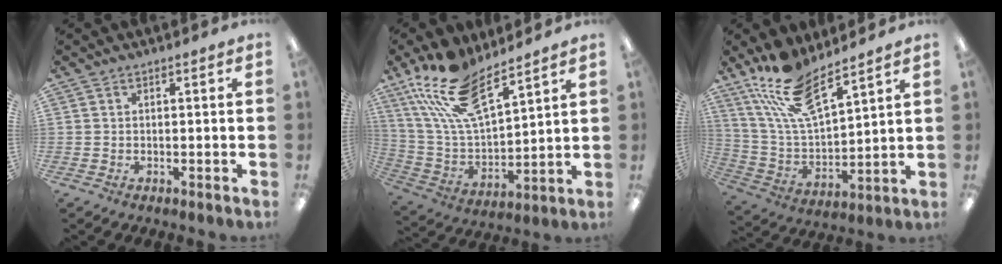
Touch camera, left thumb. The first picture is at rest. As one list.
[{"total": 16.9, "force": [12.3, 5.7, 10.0], "torque": [-0.225, -0.063, 0.222]}, {"total": 14.9, "force": [11.4, 4.3, 8.5], "torque": [-0.190, -0.054, 0.205]}]